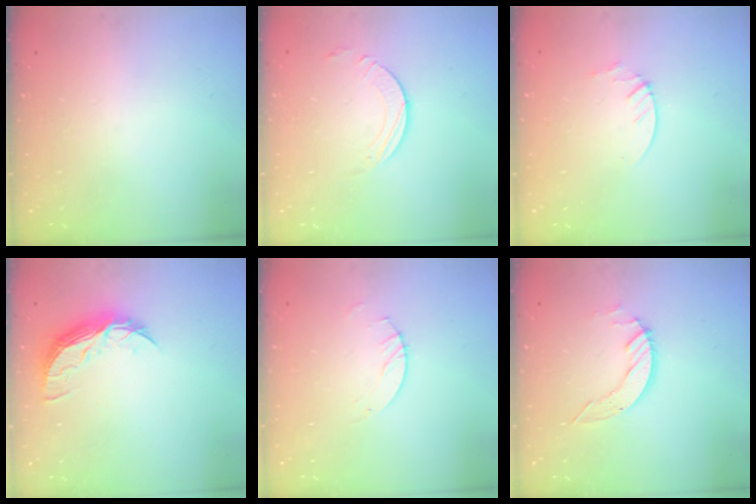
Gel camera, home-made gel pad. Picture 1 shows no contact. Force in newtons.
{"total": 3.9, "press": 3.8, "slide": 0.5}
{"total": 1.9, "press": 1.9, "slide": 0.2}
{"total": 8.3, "press": 8.3, "slide": 0.7}
{"total": 2.0, "press": 2.0, "slide": 0.2}
{"total": 5.4, "press": 5.4, "slide": 0.1}